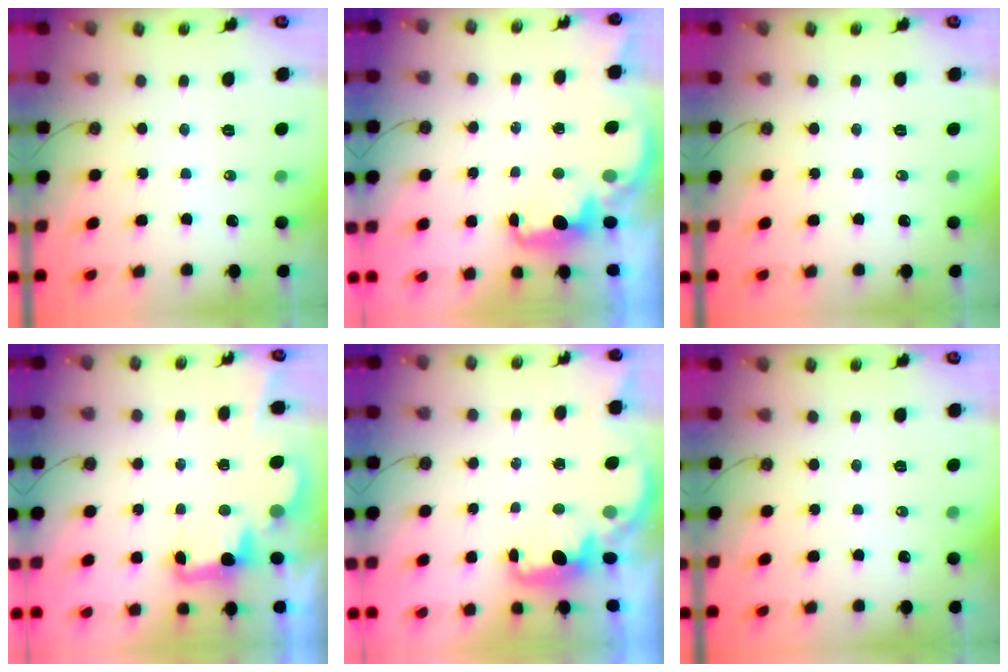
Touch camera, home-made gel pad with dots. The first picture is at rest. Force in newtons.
{"total": 2.3, "press": 2.1, "slide": 0.9}
{"total": 0.0}
{"total": 3.4, "press": 3.3, "slide": 0.7}
{"total": 1.5, "press": 1.3, "slide": 0.7}
{"total": 0.0}